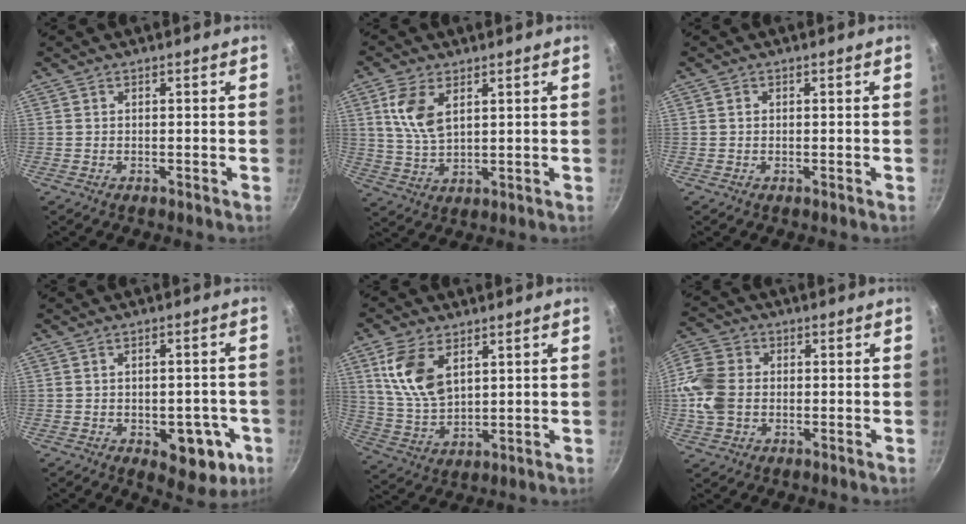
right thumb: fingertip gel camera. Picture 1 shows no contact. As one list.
[{"total": 8.2, "force": [3.1, 4.4, 6.2], "torque": [-0.117, -0.016, 0.064]}, {"total": 0.7, "force": [0.1, 0.6, 0.3], "torque": [-0.004, 0.004, 0.001]}, {"total": 10.6, "force": [-3.4, 6.0, 8.0], "torque": [-0.060, 0.009, -0.036]}, {"total": 11.6, "force": [4.5, 6.8, 8.3], "torque": [-0.153, -0.025, 0.097]}, {"total": 12.5, "force": [-0.7, 9.8, 7.6], "torque": [-0.156, 0.016, -0.028]}]